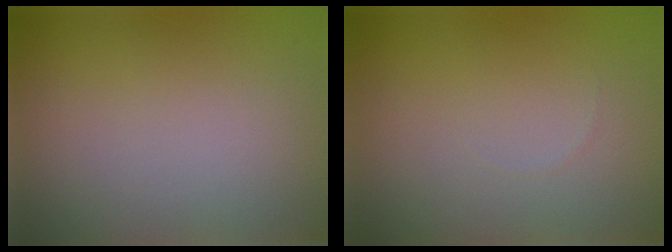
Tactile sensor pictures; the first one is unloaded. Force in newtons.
{"total": 0.0}